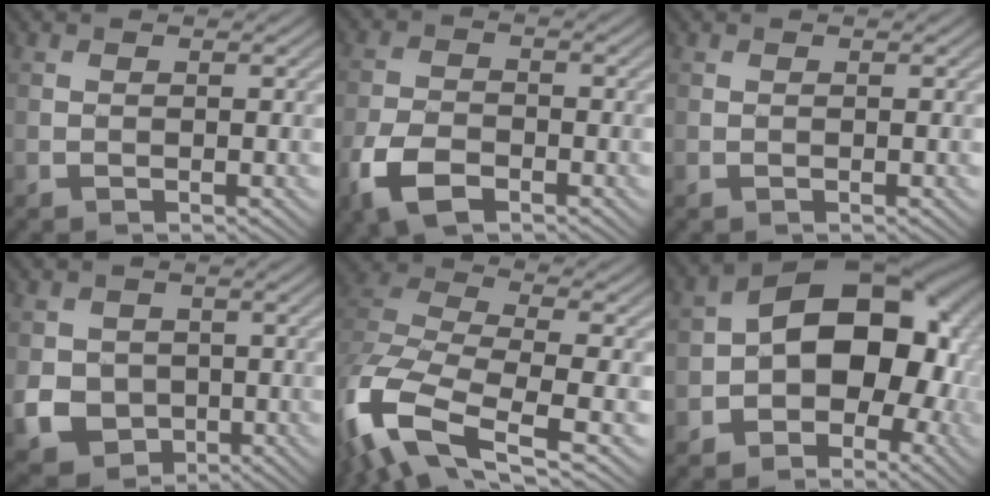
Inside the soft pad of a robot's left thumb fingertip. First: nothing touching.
{"total": 6.3, "force": [-3.5, 3.3, 4.0], "torque": [-0.090, -0.008, -0.077]}
{"total": 0.0}
{"total": 6.4, "force": [-1.0, 5.7, 2.6], "torque": [-0.073, -0.021, -0.029]}
{"total": 13.2, "force": [-6.7, 5.6, 10.0], "torque": [-0.238, -0.025, -0.132]}
{"total": 12.9, "force": [-1.9, 8.7, 9.4], "torque": [-0.110, 0.014, -0.049]}